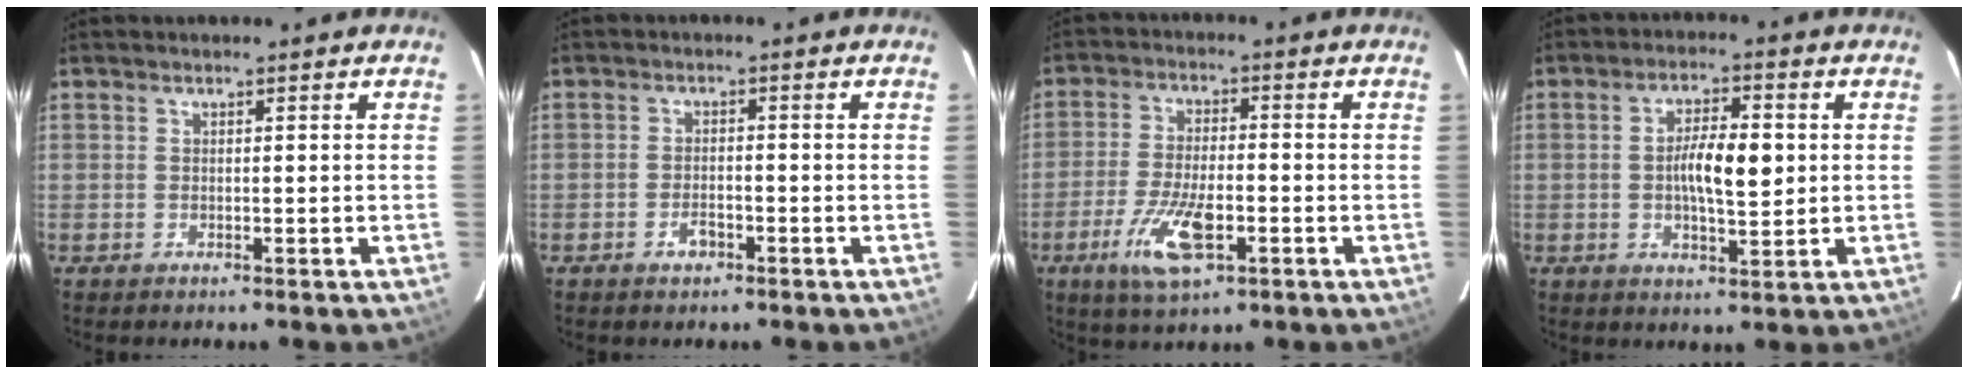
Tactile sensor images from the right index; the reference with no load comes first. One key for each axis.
{"total": 2.2, "fx": -1.3, "fy": 1.0, "fz": 1.4, "tx": -0.028, "ty": 0.002, "tz": -0.021}
{"total": 9.2, "fx": -3.8, "fy": 2.8, "fz": 7.9, "tx": -0.160, "ty": -0.013, "tz": -0.064}
{"total": 7.5, "fx": 0.3, "fy": 2.2, "fz": 7.1, "tx": -0.128, "ty": 0.008, "tz": 0.006}